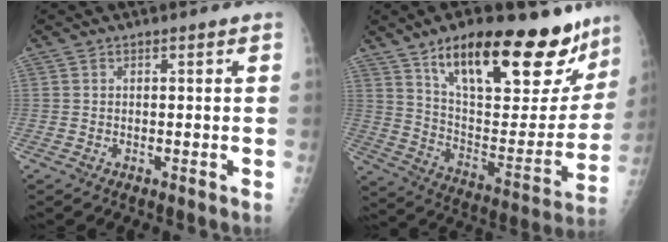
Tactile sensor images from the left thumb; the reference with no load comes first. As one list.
[{"total": 28.5, "force": [18.9, 10.1, 18.8], "torque": [-0.234, -0.059, 0.297]}]